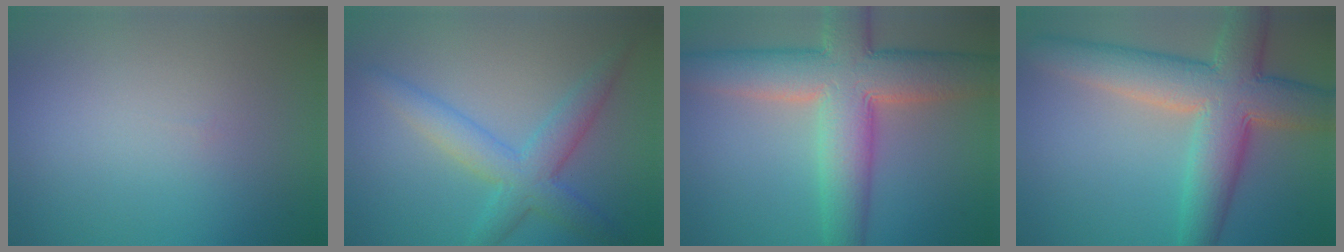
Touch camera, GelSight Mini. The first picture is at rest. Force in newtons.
{"total": 4.4, "press": 4.4, "slide": 0.0}
{"total": 10.3, "press": 10.2, "slide": 0.6}
{"total": 8.9, "press": 8.9, "slide": 0.5}